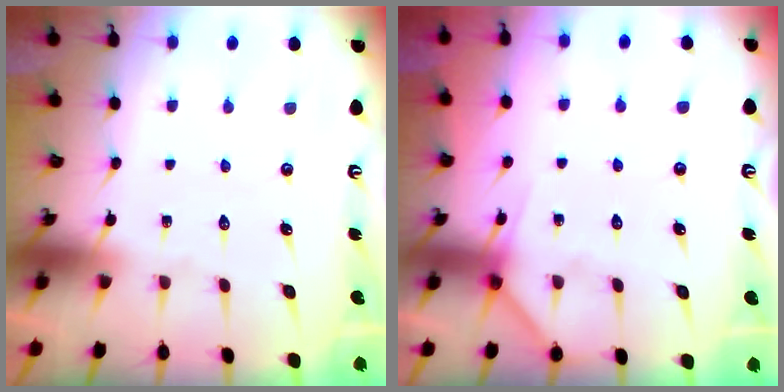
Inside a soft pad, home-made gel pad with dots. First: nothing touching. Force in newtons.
{"total": 5.6, "press": 5.6, "slide": 0.6}